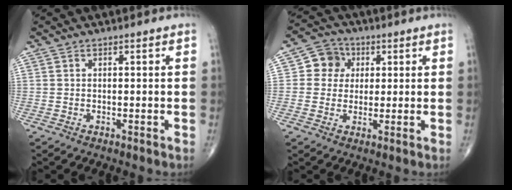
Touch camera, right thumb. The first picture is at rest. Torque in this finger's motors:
{"motor_torque": [0.01, 0.01, 0.01, -0.02, 0.02]}